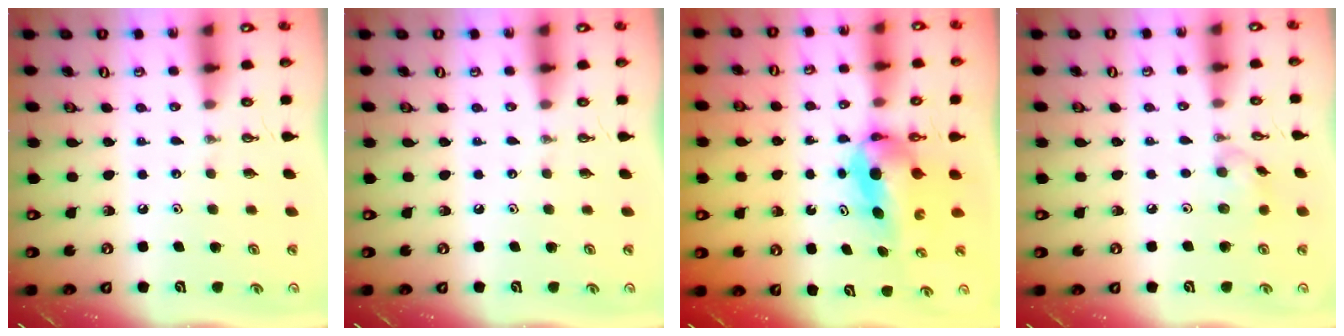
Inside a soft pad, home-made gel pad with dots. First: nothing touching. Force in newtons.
{"total": 0.0}
{"total": 5.6, "press": 5.1, "slide": 2.3}
{"total": 6.8, "press": 6.8, "slide": 0.9}